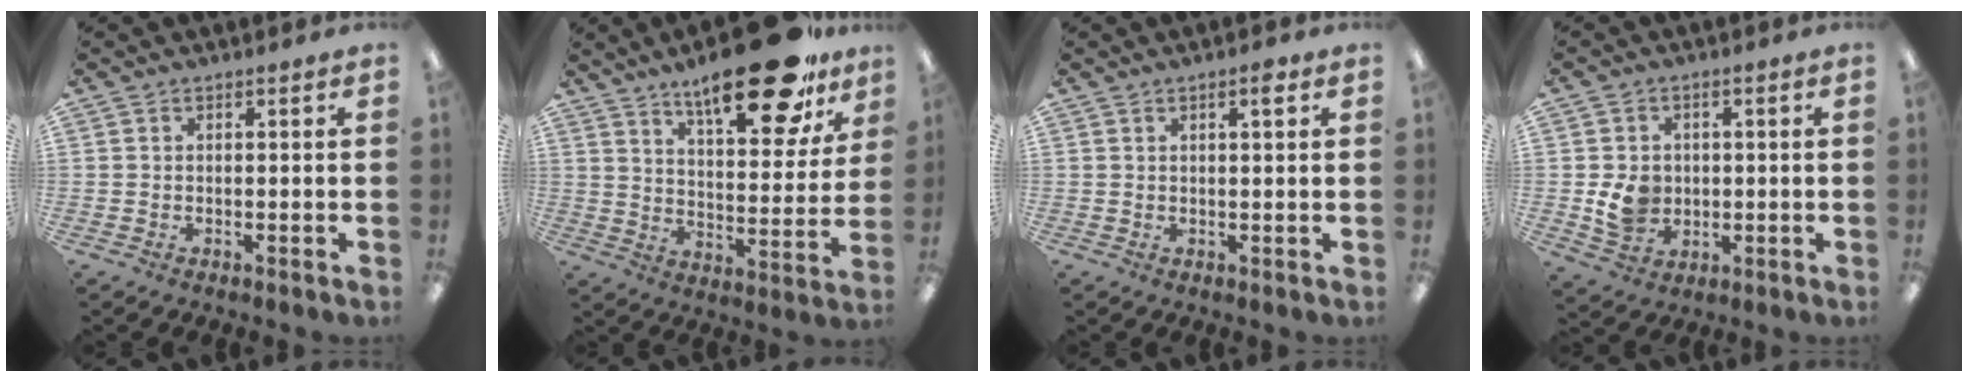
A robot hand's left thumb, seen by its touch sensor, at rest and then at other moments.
{"total": 21.8, "force": [15.6, 7.2, 13.5], "torque": [-0.194, -0.094, 0.253]}
{"total": 2.5, "force": [1.4, 0.4, 2.1], "torque": [-0.028, -0.003, 0.018]}
{"total": 7.1, "force": [-0.3, 6.1, 3.5], "torque": [-0.058, 0.004, -0.004]}